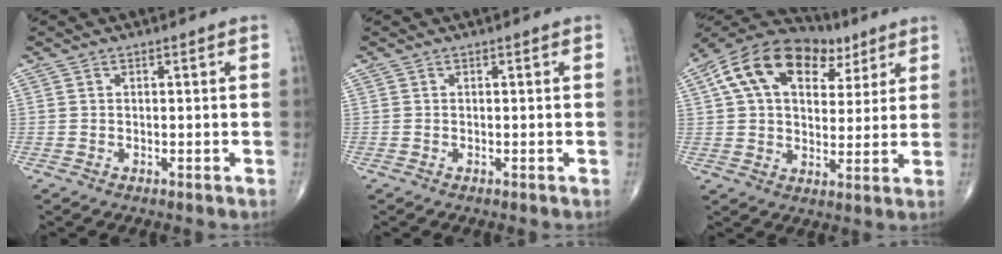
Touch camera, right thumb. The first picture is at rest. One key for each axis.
{"total": 0.0}
{"total": 19.9, "fx": 8.6, "fy": 12.1, "fz": 13.4, "tx": -0.210, "ty": 0.014, "tz": 0.137}